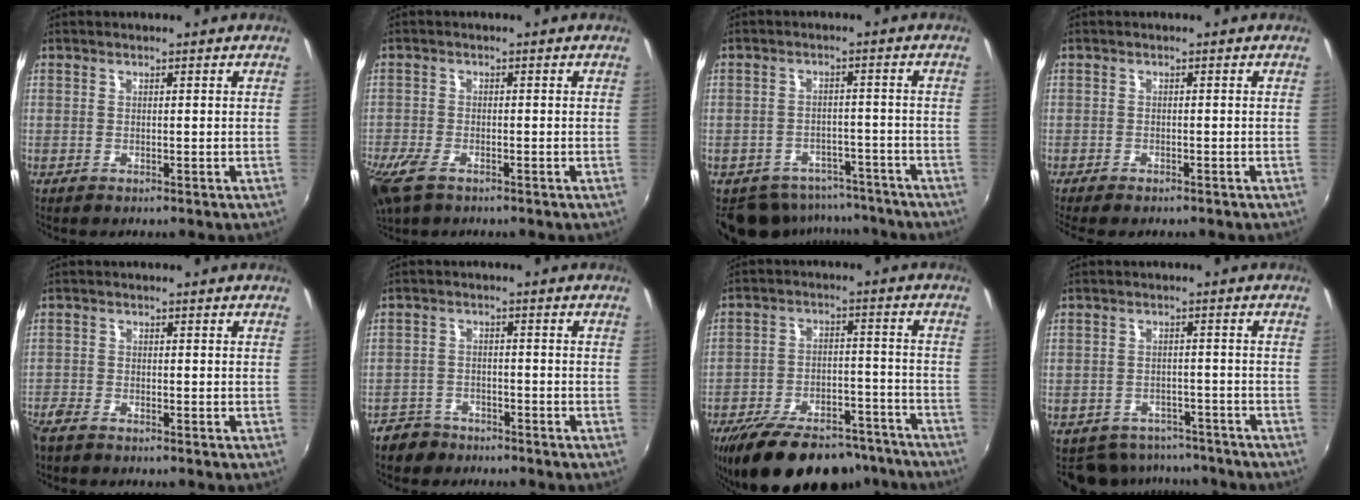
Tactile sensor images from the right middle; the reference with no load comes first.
{"total": 7.1, "force": [-4.5, 3.2, 4.4], "torque": [-0.118, -0.025, -0.089]}
{"total": 11.6, "force": [-9.5, 6.1, 2.6], "torque": [-0.066, 0.010, -0.119]}
{"total": 3.9, "force": [-3.3, 0.9, 1.9], "torque": [-0.045, -0.024, -0.053]}
{"total": 3.4, "force": [-2.9, 1.0, 1.4], "torque": [-0.039, -0.013, -0.061]}
{"total": 5.6, "force": [-4.4, 3.4, 0.9], "torque": [-0.039, 0.009, -0.078]}
{"total": 24.2, "force": [-19.6, 9.2, 10.8], "torque": [-0.209, -0.001, -0.271]}
{"total": 9.1, "force": [-7.8, 4.5, 1.5], "torque": [-0.041, 0.007, -0.102]}